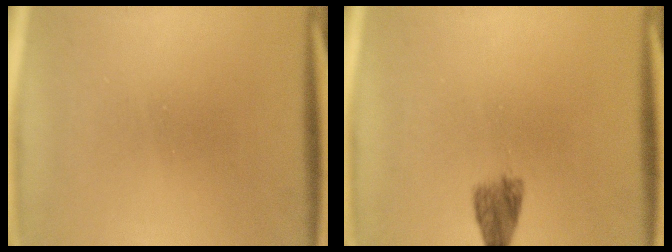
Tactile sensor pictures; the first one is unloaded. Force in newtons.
{"total": 2.1}